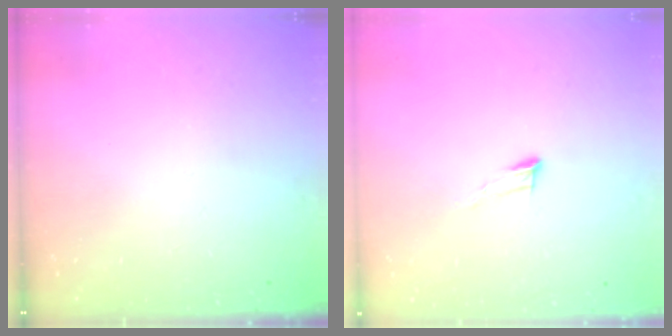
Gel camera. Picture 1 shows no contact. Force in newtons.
{"total": 6.3, "press": 6.2, "slide": 1.0}